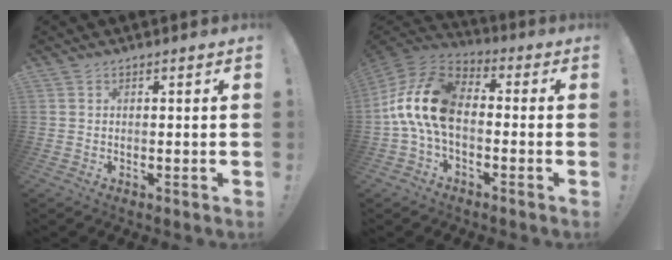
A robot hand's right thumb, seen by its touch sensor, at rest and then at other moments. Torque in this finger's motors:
{"motor_torque": [1.04, 0.88, 1.14, 0.03, 0.64]}